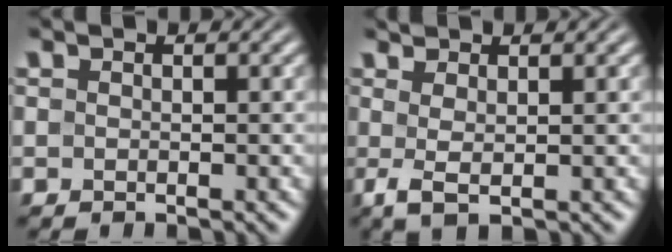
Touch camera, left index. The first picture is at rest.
{"total": 2.5, "force": [0.6, 0.7, 2.3], "torque": [-0.045, 0.002, 0.012]}